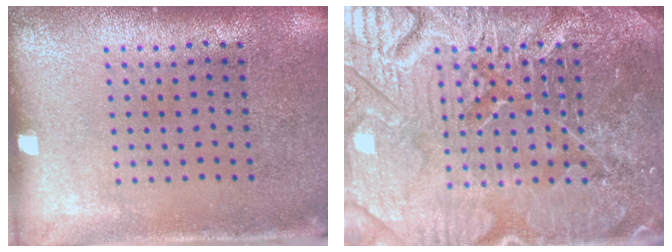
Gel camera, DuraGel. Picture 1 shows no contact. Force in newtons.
{"total": 6.8, "press": 6.8, "slide": 0.8}